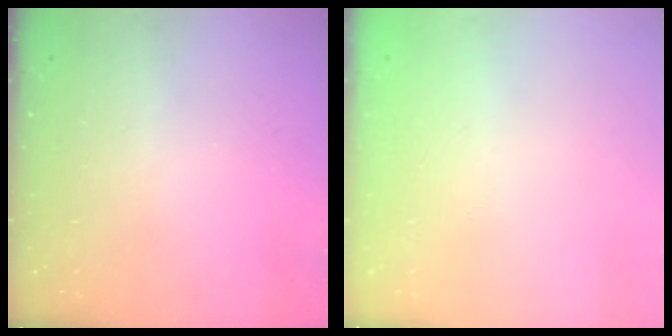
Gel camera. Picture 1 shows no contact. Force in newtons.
{"total": 2.7, "press": 2.6, "slide": 0.8}